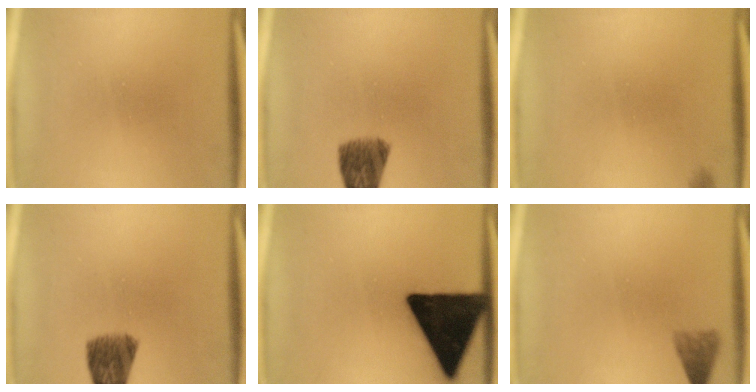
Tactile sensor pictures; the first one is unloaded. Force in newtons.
{"total": 7.5}
{"total": 0.6}
{"total": 7.5}
{"total": 18.2}
{"total": 2.9}